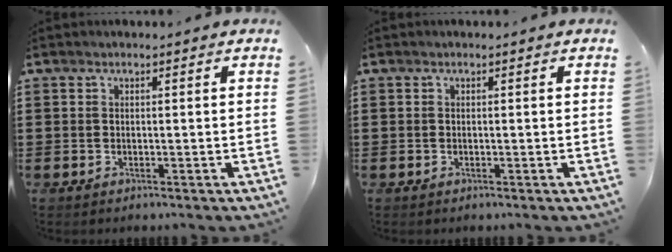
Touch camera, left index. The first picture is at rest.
{"total": 0.0}